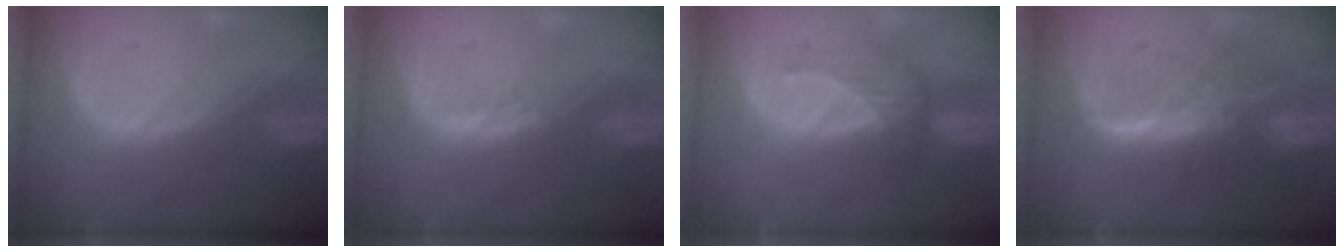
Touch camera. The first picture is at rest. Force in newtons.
{"total": 1.1, "press": 1.0, "slide": 0.5}
{"total": 4.0, "press": 4.0, "slide": 0.5}
{"total": 8.2, "press": 7.0, "slide": 4.2}